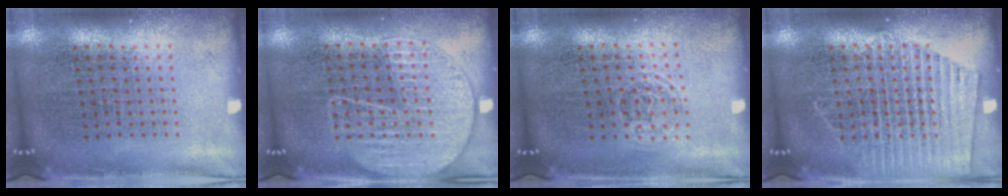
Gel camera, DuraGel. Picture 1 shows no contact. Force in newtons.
{"total": 1.6, "press": 1.5, "slide": 0.5}
{"total": 0.7, "press": 0.5, "slide": 0.5}
{"total": 2.4, "press": 2.4, "slide": 0.2}